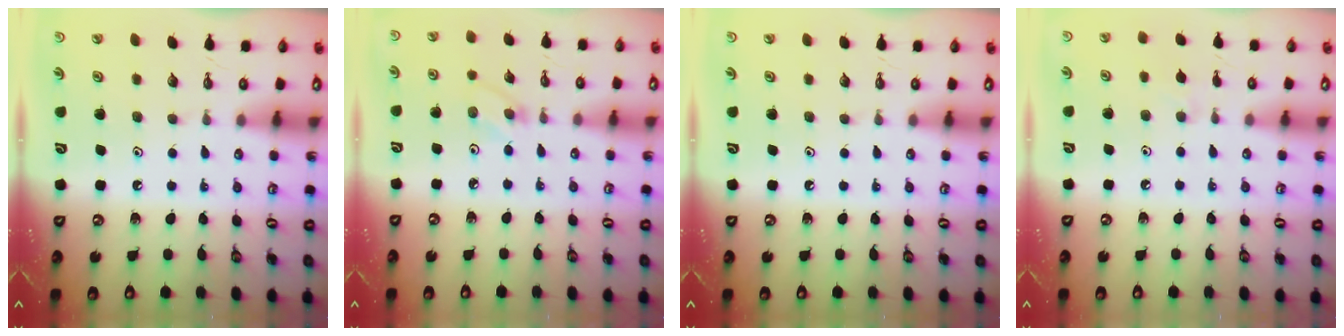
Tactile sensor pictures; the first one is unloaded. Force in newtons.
{"total": 3.0, "press": 3.0, "slide": 0.4}
{"total": 0.0}
{"total": 6.1, "press": 6.1, "slide": 0.8}